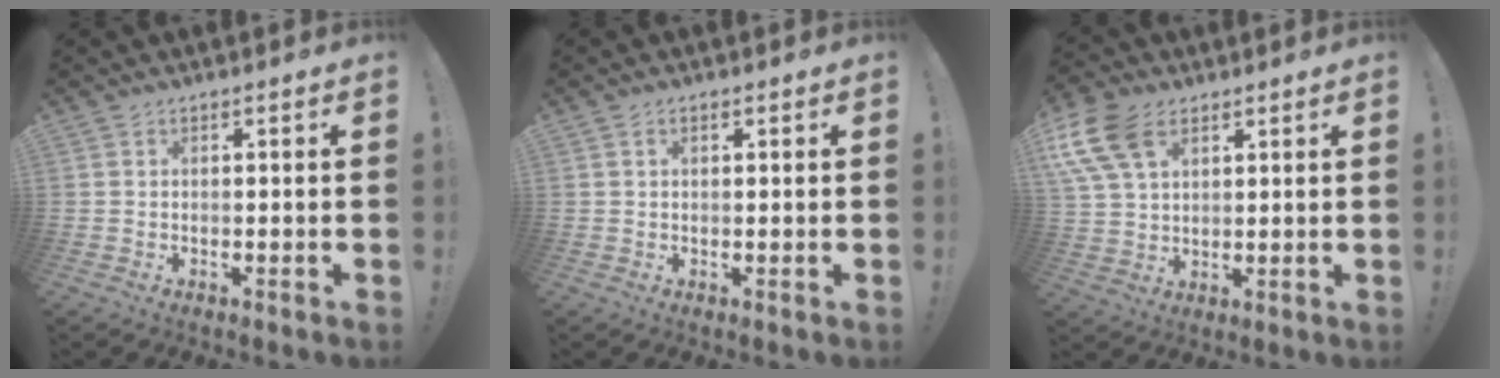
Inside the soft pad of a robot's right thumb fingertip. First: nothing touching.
{"total": 0.9, "force": [0.5, 0.4, 0.7], "torque": [-0.009, 0.000, 0.008]}
{"total": 14.0, "force": [6.3, 8.9, 8.8], "torque": [-0.183, -0.020, 0.122]}